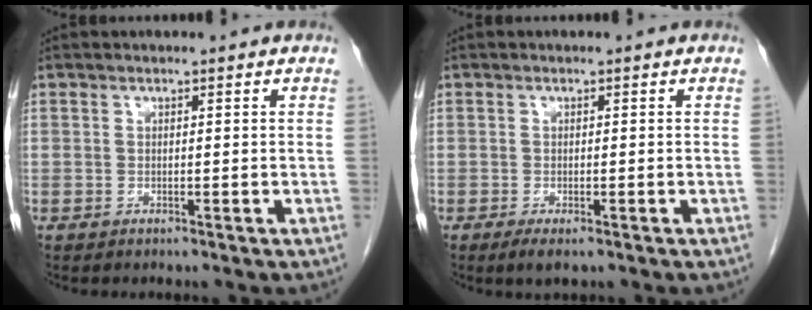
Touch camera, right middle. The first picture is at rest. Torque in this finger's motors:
{"motor_torque": [0.49, -0.67, 0.23, 0.05]}